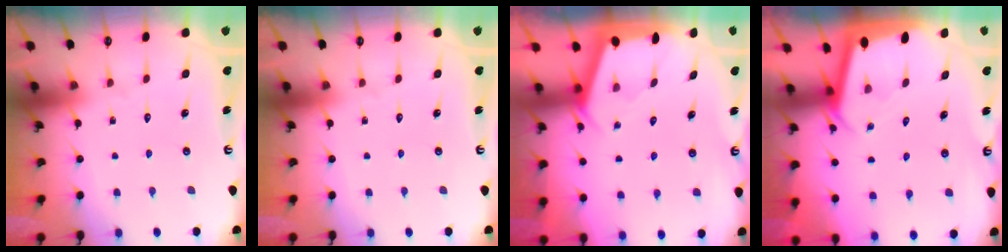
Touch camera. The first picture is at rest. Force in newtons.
{"total": 0.0}
{"total": 2.4, "press": 2.4, "slide": 0.3}
{"total": 2.2, "press": 2.2, "slide": 0.2}